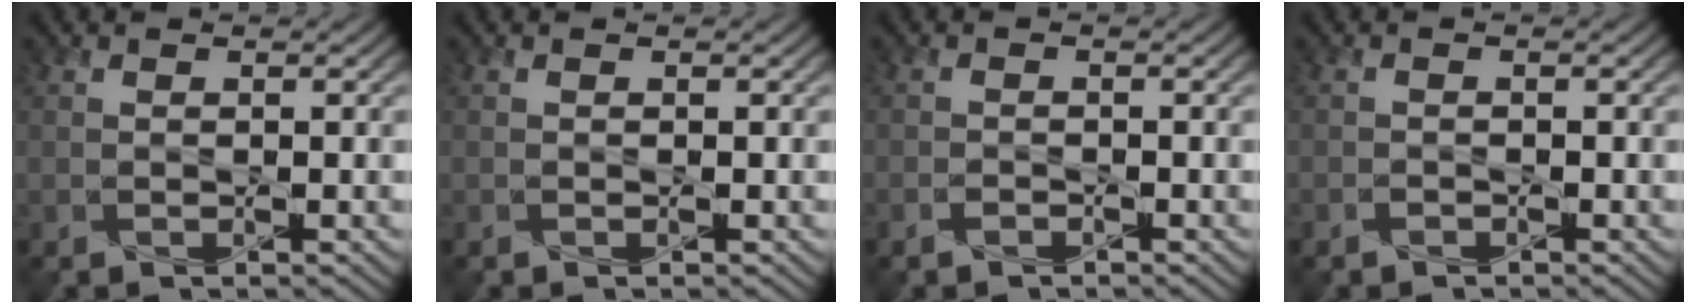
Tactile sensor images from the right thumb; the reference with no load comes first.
{"total": 0.0}
{"total": 1.2, "force": [-1.0, 0.5, 0.5], "torque": [-0.011, -0.002, -0.020]}
{"total": 0.9, "force": [-0.7, 0.4, 0.2], "torque": [-0.004, -0.002, -0.015]}